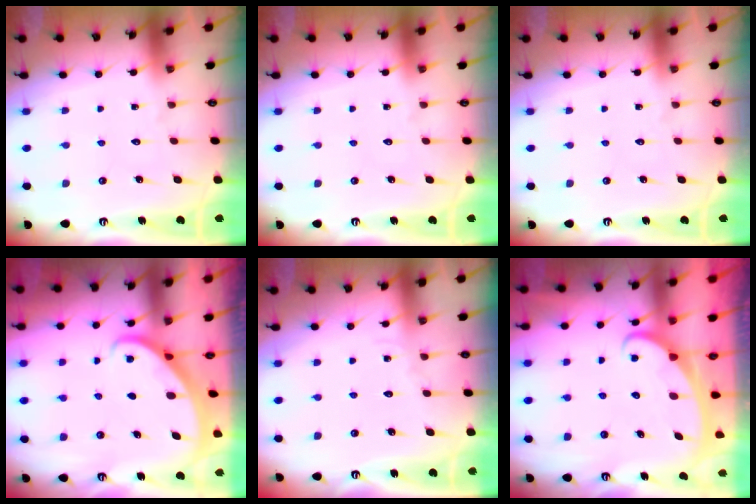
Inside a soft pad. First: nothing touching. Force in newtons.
{"total": 0.0}
{"total": 0.0}
{"total": 1.8, "press": 1.8, "slide": 0.1}
{"total": 2.5, "press": 2.5, "slide": 0.3}
{"total": 2.5, "press": 2.4, "slide": 0.4}